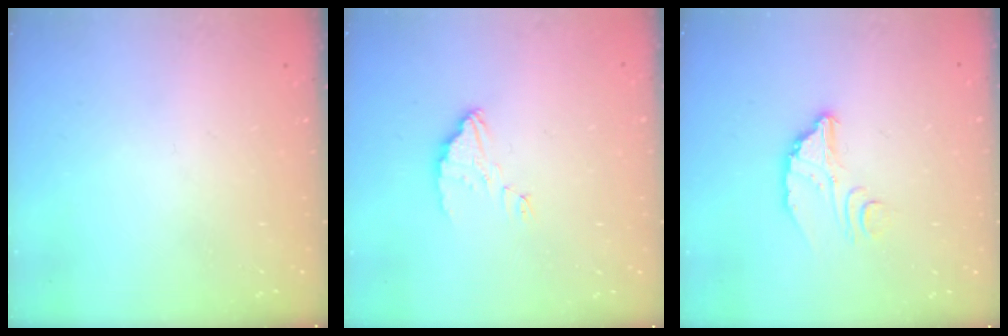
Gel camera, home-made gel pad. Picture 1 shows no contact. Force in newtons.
{"total": 3.1, "press": 3.1, "slide": 0.1}
{"total": 4.8, "press": 4.8, "slide": 0.4}